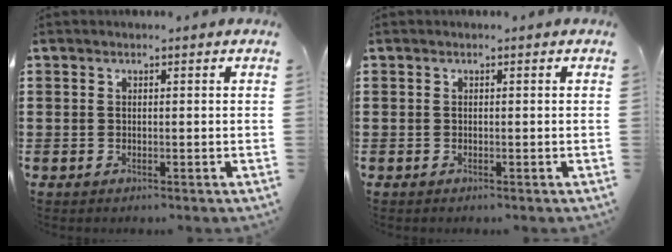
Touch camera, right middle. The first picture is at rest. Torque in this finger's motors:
{"motor_torque": [-0.99, 0.49, 0.03, 0.01]}